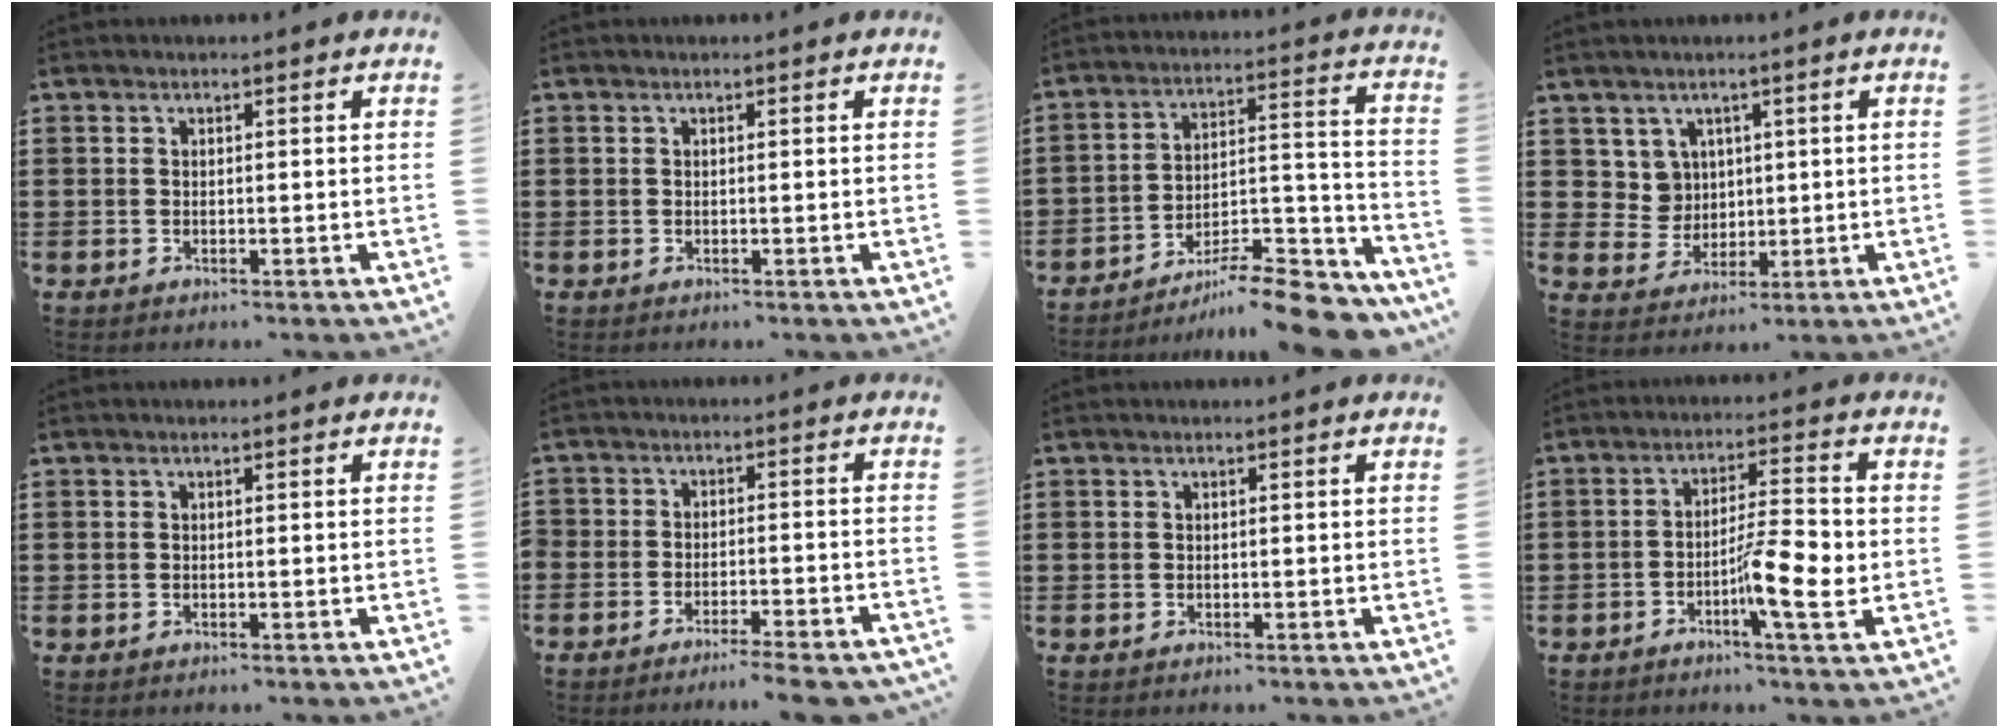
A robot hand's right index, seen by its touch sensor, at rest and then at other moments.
{"total": 0.0}
{"total": 10.9, "force": [-9.6, 1.7, 4.8], "torque": [-0.055, 0.031, -0.182]}
{"total": 4.9, "force": [1.9, 4.4, 1.1], "torque": [-0.043, 0.008, 0.037]}
{"total": 0.0}
{"total": 4.3, "force": [-4.2, 0.2, 0.7], "torque": [-0.015, -0.002, -0.086]}
{"total": 0.0}
{"total": 8.5, "force": [-2.4, 1.0, 8.1], "torque": [-0.138, -0.004, -0.042]}